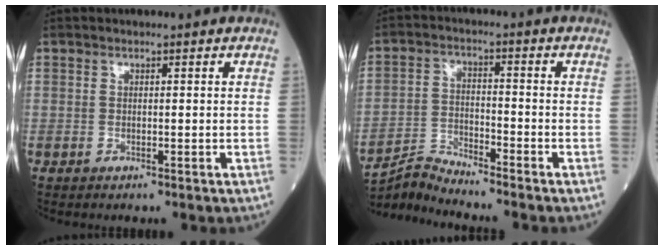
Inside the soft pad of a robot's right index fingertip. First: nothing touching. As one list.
[{"total": 5.7, "force": [-5.5, -1.5, -0.9], "torque": [0.001, -0.009, -0.105]}]